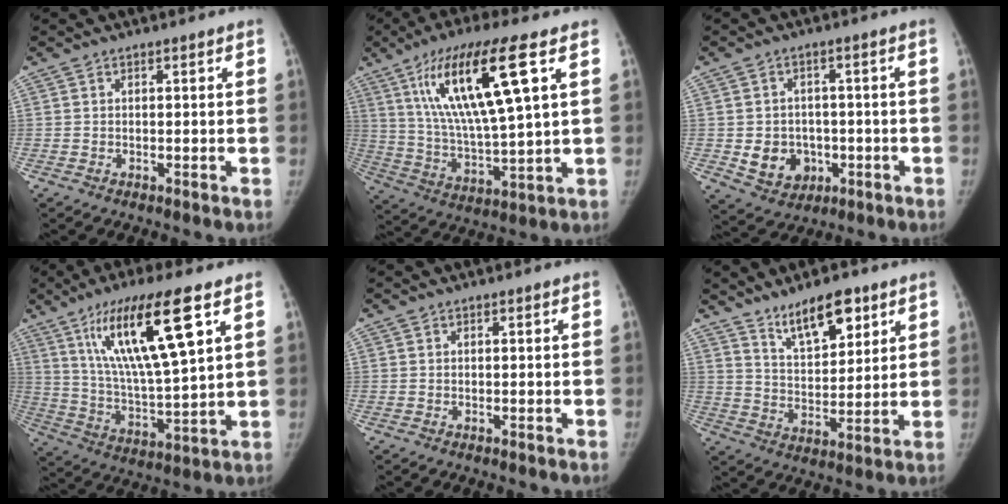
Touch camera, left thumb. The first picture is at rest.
{"total": 19.3, "force": [7.8, 3.4, 17.3], "torque": [-0.324, -0.024, 0.141]}
{"total": 8.0, "force": [-1.8, 6.9, 3.7], "torque": [-0.027, 0.009, -0.014]}
{"total": 19.5, "force": [9.0, 3.6, 16.8], "torque": [-0.296, -0.038, 0.165]}
{"total": 0.0}
{"total": 11.0, "force": [7.3, 4.4, 6.9], "torque": [-0.092, -0.046, 0.131]}